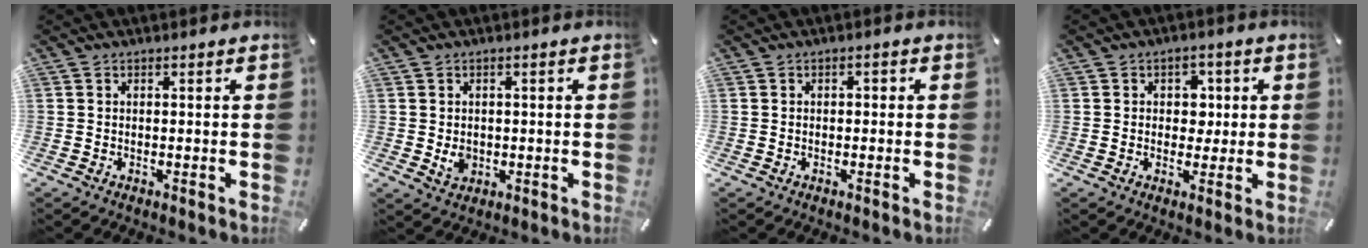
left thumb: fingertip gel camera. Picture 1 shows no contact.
{"total": 3.0, "force": [-0.2, 2.6, 1.3], "torque": [-0.007, -0.002, -0.004]}
{"total": 1.1, "force": [-0.5, 0.6, 0.7], "torque": [-0.014, 0.004, -0.011]}
{"total": 5.3, "force": [0.3, 4.5, 2.7], "torque": [-0.029, 0.000, -0.001]}